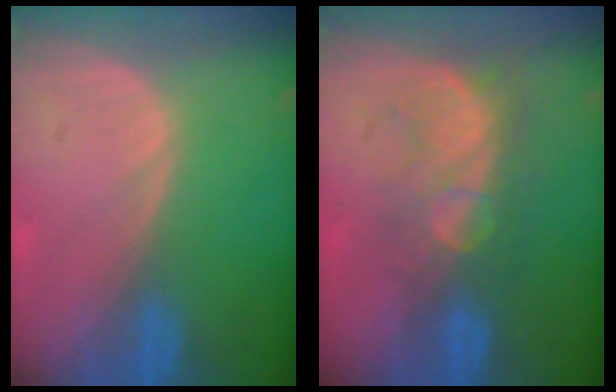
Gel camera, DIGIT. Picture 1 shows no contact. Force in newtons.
{"total": 8.3, "press": 7.6, "slide": 3.3}